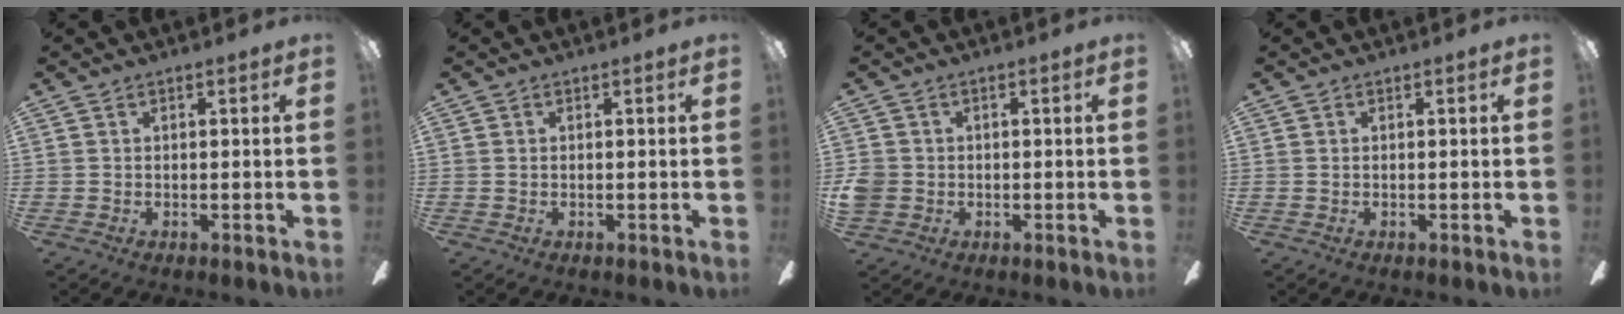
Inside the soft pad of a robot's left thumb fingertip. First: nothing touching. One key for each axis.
{"total": 0.0}
{"total": 3.5, "fx": -0.5, "fy": 3.3, "fz": 1.1, "tx": -0.019, "ty": 0.005, "tz": -0.009}
{"total": 0.0}